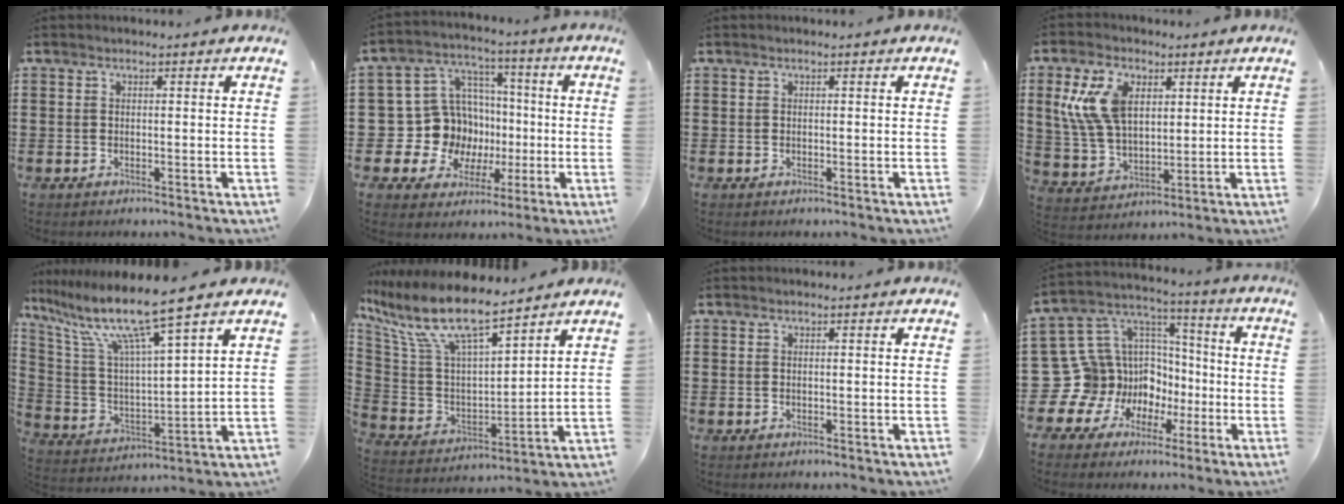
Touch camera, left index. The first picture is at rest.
{"total": 12.4, "force": [-0.9, 12.0, 3.1], "torque": [-0.112, -0.012, -0.001]}
{"total": 0.0}
{"total": 10.2, "force": [3.9, 6.1, 7.2], "torque": [-0.184, 0.005, 0.068]}
{"total": 10.8, "force": [8.3, -0.4, 6.9], "torque": [-0.164, -0.053, 0.133]}
{"total": 11.8, "force": [8.7, 2.8, 7.5], "torque": [-0.182, -0.051, 0.149]}
{"total": 0.0}
{"total": 13.9, "force": [-4.1, 13.1, 2.6], "torque": [-0.122, -0.020, -0.031]}